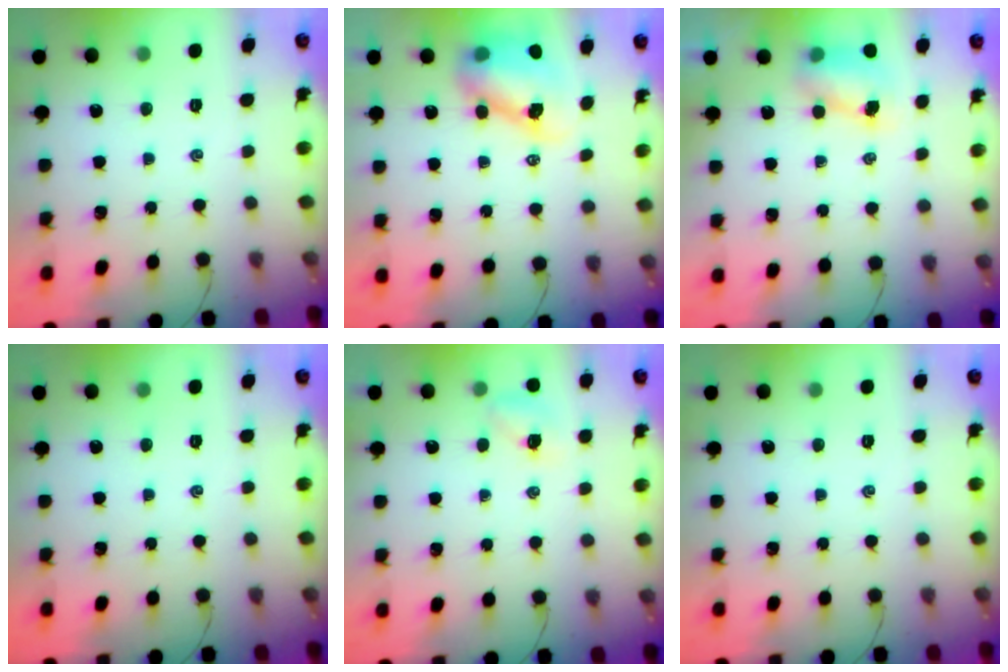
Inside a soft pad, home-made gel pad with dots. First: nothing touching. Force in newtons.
{"total": 9.3, "press": 9.1, "slide": 2.3}
{"total": 6.7, "press": 6.6, "slide": 1.1}
{"total": 0.0}
{"total": 5.2, "press": 5.1, "slide": 1.1}
{"total": 0.0}